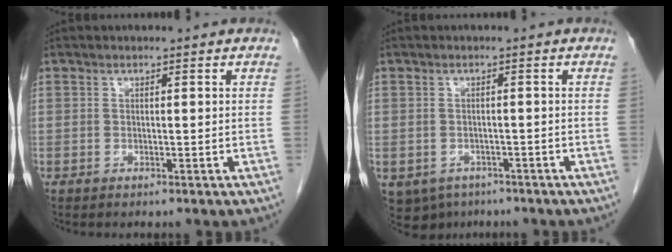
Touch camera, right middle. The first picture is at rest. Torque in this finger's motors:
{"motor_torque": [-0.40, -0.40, -0.04, -0.01]}